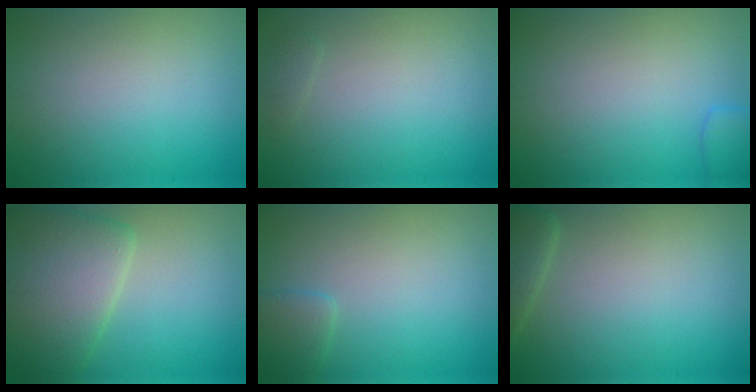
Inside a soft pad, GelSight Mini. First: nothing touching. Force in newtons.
{"total": 0.6, "press": 0.6, "slide": 0.1}
{"total": 1.9, "press": 1.9, "slide": 0.2}
{"total": 7.1, "press": 7.1, "slide": 0.8}
{"total": 1.7, "press": 1.7, "slide": 0.1}
{"total": 2.2, "press": 2.2, "slide": 0.3}